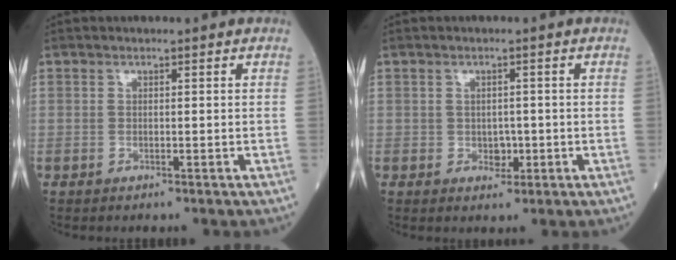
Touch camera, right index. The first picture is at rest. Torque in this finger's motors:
{"motor_torque": [0.46, -0.03, 0.19, 0.03]}